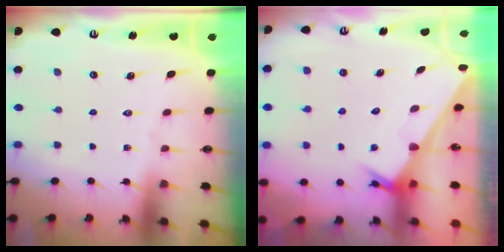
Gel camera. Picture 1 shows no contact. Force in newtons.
{"total": 2.4, "press": 2.4, "slide": 0.1}